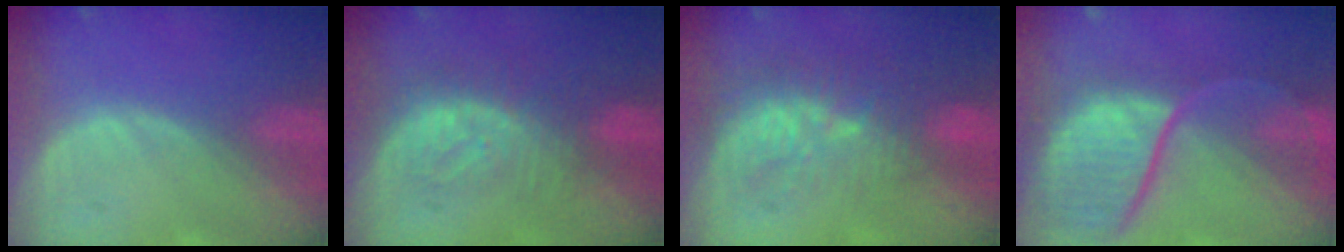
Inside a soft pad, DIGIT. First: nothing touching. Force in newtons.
{"total": 8.1, "press": 7.5, "slide": 3.2}
{"total": 9.7, "press": 8.9, "slide": 3.8}
{"total": 12.1, "press": 9.8, "slide": 7.1}